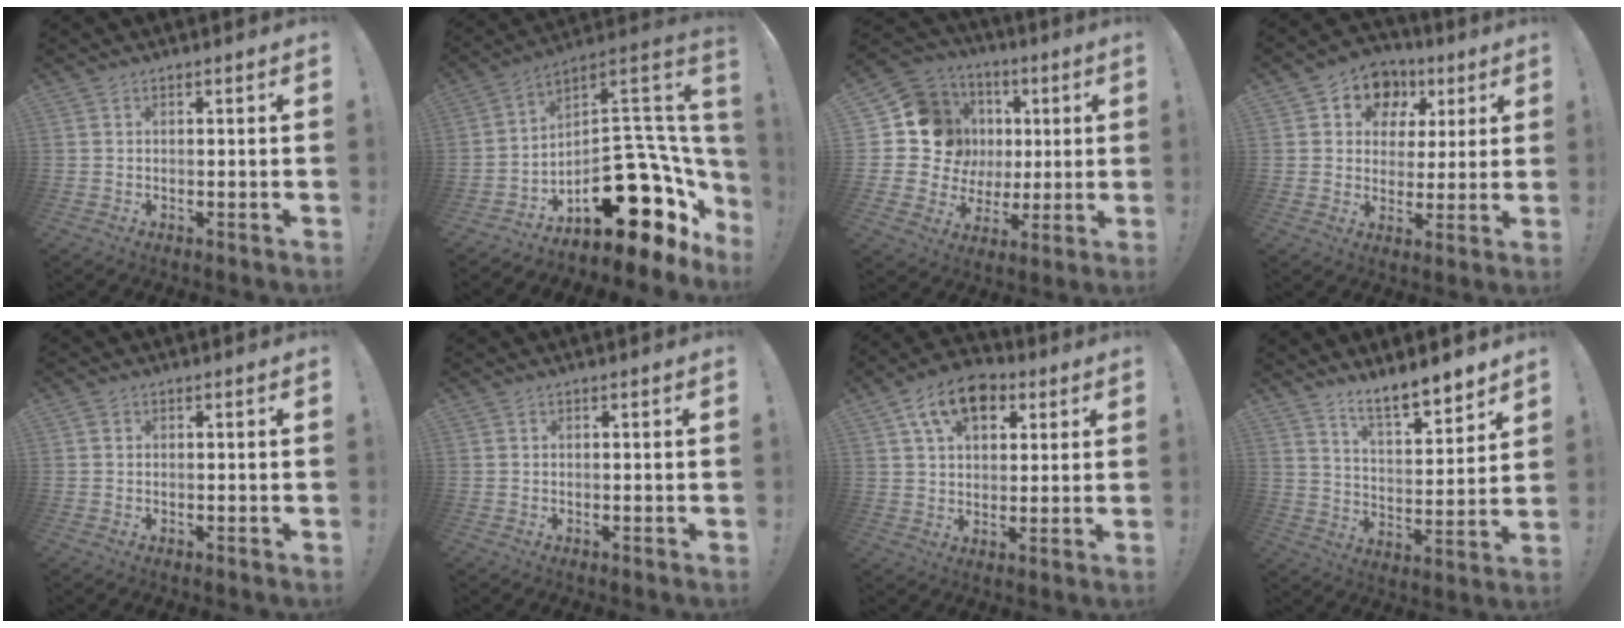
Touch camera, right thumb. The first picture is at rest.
{"total": 21.1, "force": [-6.1, 11.5, 16.6], "torque": [-0.204, 0.014, -0.077]}
{"total": 16.8, "force": [3.7, 15.0, 6.7], "torque": [-0.095, -0.016, 0.102]}
{"total": 9.8, "force": [3.8, 8.4, 3.3], "torque": [-0.046, -0.016, 0.076]}
{"total": 0.6, "force": [0.1, 0.6, 0.1], "torque": [-0.001, 0.003, 0.002]}
{"total": 0.0}
{"total": 12.9, "force": [5.8, 8.7, 7.6], "torque": [-0.123, -0.006, 0.110]}
{"total": 9.9, "force": [8.7, 2.2, 4.2], "torque": [-0.062, -0.069, 0.157]}